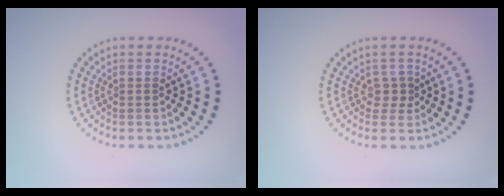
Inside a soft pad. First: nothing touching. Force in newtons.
{"total": 1.4, "press": 1.0, "slide": 1.0}